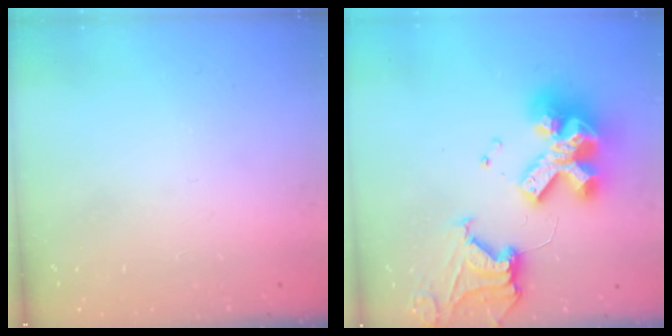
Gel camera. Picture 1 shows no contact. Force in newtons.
{"total": 21.2, "press": 21.1, "slide": 2.3}